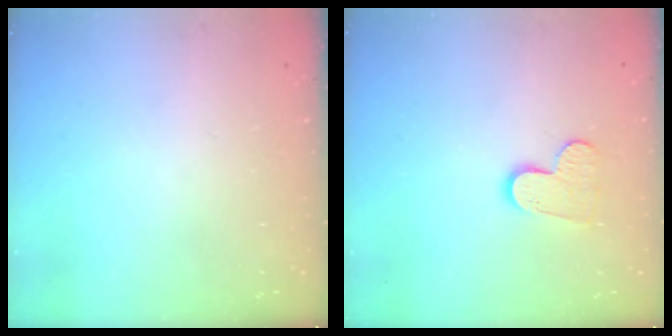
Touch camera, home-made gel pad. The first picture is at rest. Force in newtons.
{"total": 8.9, "press": 8.9, "slide": 0.7}